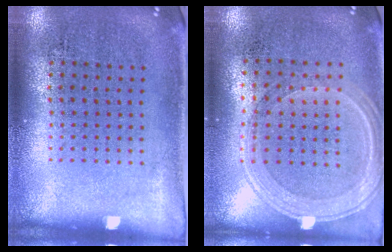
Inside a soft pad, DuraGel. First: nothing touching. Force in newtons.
{"total": 1.2, "press": 1.2, "slide": 0.3}